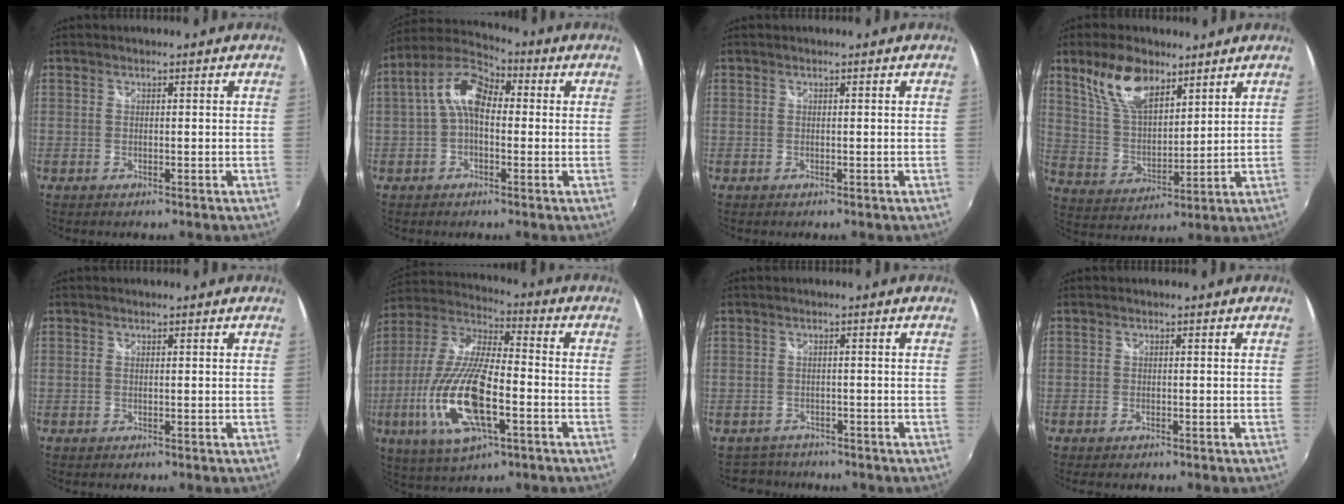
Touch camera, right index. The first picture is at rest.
{"total": 9.6, "force": [0.6, 5.6, 7.7], "torque": [-0.154, 0.032, 0.004]}
{"total": 0.0}
{"total": 12.2, "force": [7.8, 5.7, 7.4], "torque": [-0.142, 0.017, 0.158]}
{"total": 0.0}
{"total": 19.8, "force": [-6.4, 6.3, 17.7], "torque": [-0.368, -0.024, -0.122]}
{"total": 3.6, "force": [-3.1, 1.9, -0.1], "torque": [-0.012, 0.001, -0.052]}
{"total": 1.2, "force": [-1.0, 0.6, 0.5], "torque": [-0.012, -0.004, -0.018]}